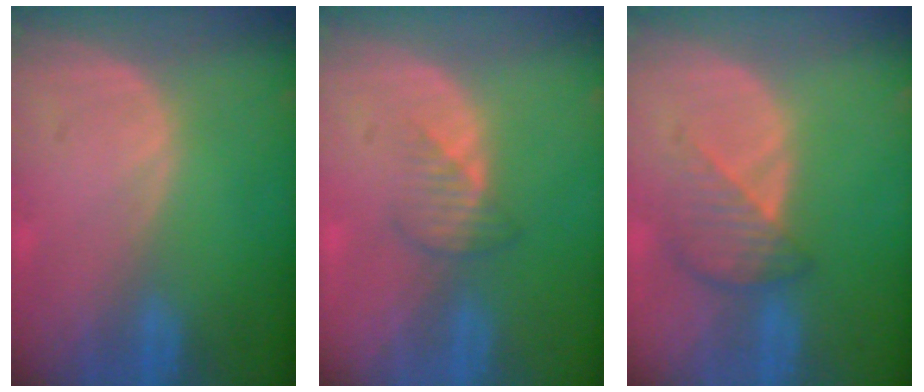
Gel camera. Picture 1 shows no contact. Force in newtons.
{"total": 2.5, "press": 2.5, "slide": 0.3}
{"total": 4.6, "press": 4.3, "slide": 1.8}